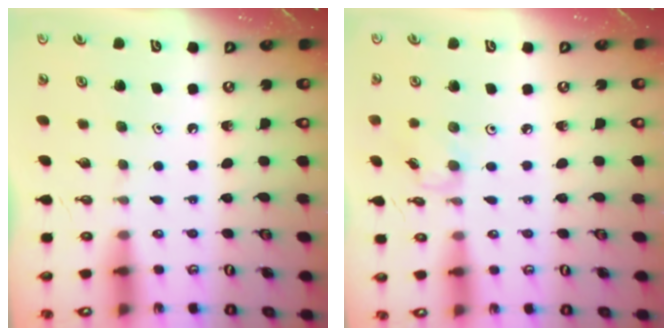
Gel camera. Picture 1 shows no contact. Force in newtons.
{"total": 2.9, "press": 2.9, "slide": 0.1}